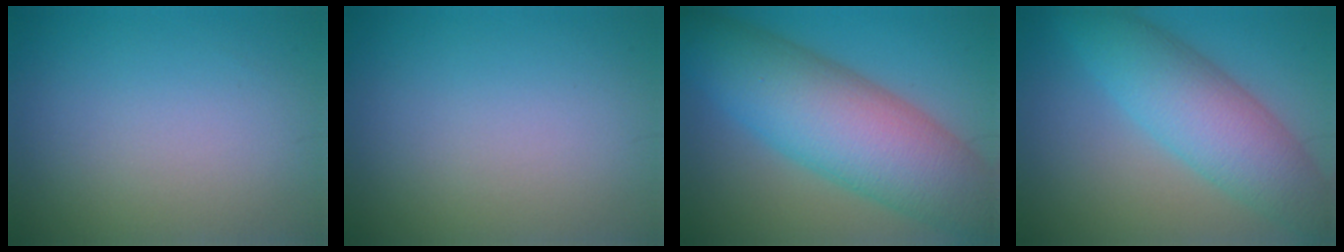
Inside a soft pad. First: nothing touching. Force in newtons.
{"total": 0.0}
{"total": 12.4, "press": 12.4, "slide": 0.4}
{"total": 7.8, "press": 7.8, "slide": 0.1}